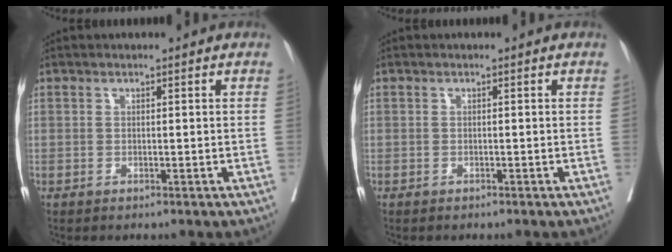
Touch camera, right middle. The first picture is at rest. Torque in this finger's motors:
{"motor_torque": [0.05, -0.33, -0.16, -0.01]}